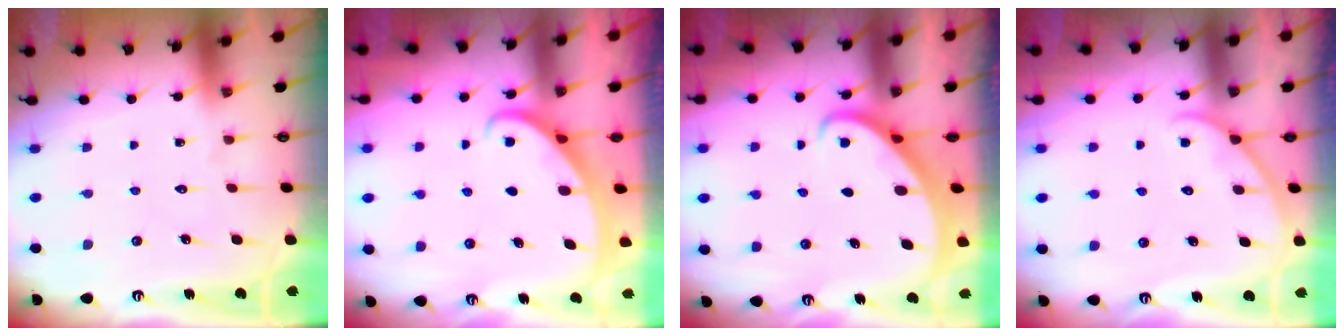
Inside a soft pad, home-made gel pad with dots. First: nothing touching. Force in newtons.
{"total": 2.2, "press": 2.2, "slide": 0.2}
{"total": 2.7, "press": 2.7, "slide": 0.3}
{"total": 4.3, "press": 4.2, "slide": 0.5}